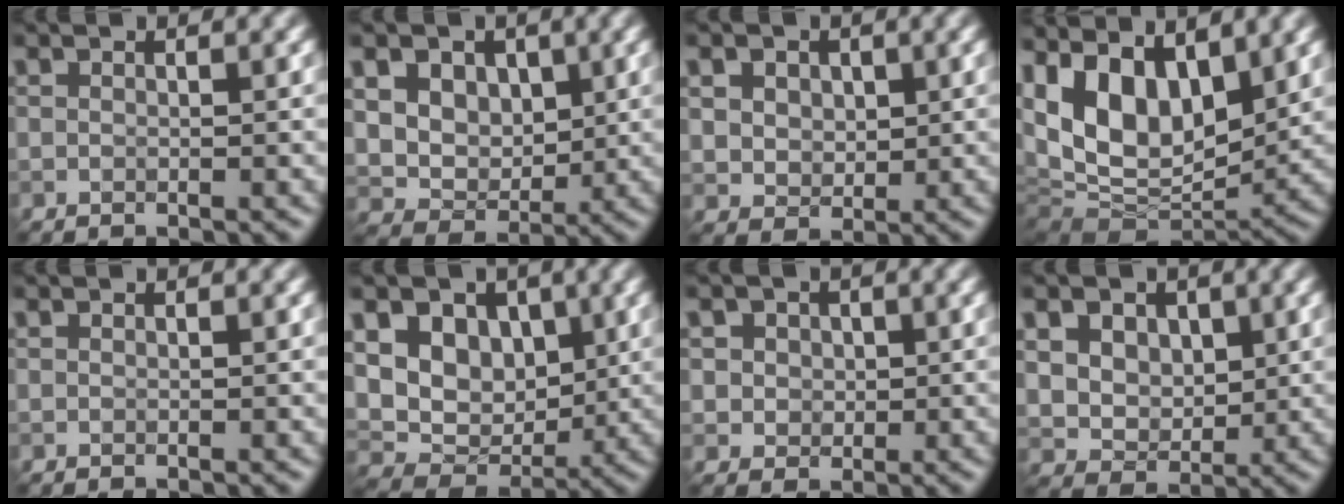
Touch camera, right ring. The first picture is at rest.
{"total": 8.4, "force": [3.1, 6.6, 4.2], "torque": [-0.076, 0.013, 0.050]}
{"total": 4.3, "force": [1.6, 3.3, 2.1], "torque": [-0.052, 0.009, 0.026]}
{"total": 13.4, "force": [3.8, 7.9, 10.1], "torque": [-0.169, 0.006, 0.066]}
{"total": 0.0}
{"total": 10.4, "force": [3.1, 8.0, 5.8], "torque": [-0.095, 0.022, 0.041]}
{"total": 3.3, "force": [1.2, 2.7, 1.5], "torque": [-0.023, 0.008, 0.013]}
{"total": 6.6, "force": [2.7, 5.2, 3.2], "torque": [-0.069, 0.009, 0.046]}